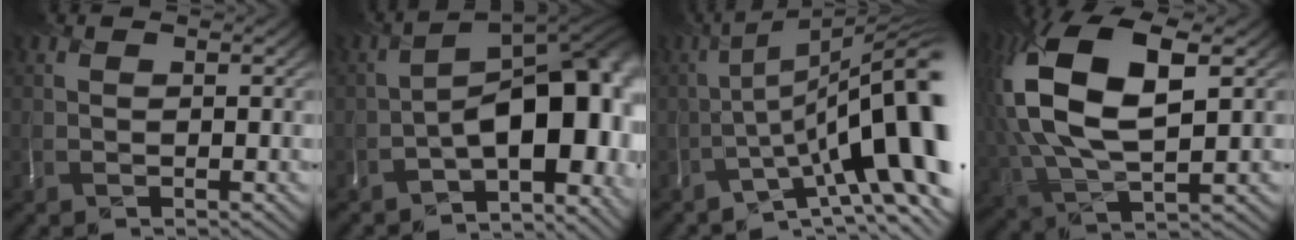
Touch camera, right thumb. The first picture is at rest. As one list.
[{"total": 14.3, "force": [-4.4, 7.2, 11.6], "torque": [-0.153, -0.015, -0.060]}, {"total": 17.5, "force": [-3.1, 5.4, 16.4], "torque": [-0.244, -0.002, -0.045]}, {"total": 15.6, "force": [3.0, 8.4, 12.9], "torque": [-0.296, 0.001, 0.067]}]